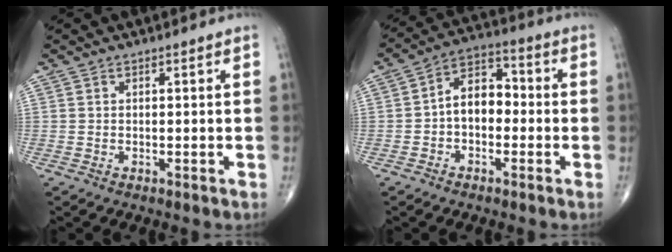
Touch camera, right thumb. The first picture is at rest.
{"total": 8.5, "force": [-1.1, 5.7, 6.2], "torque": [-0.076, 0.034, -0.036]}